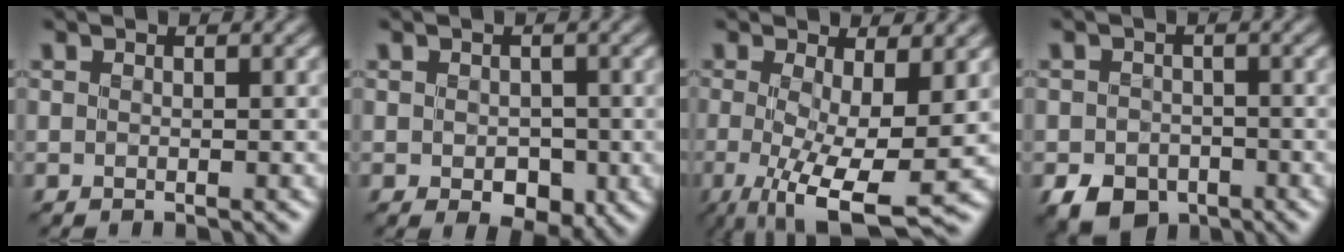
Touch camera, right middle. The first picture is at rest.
{"total": 3.1, "force": [-0.7, 2.0, 2.3], "torque": [-0.034, -0.007, -0.008]}
{"total": 8.8, "force": [-1.6, 2.4, 8.4], "torque": [-0.145, -0.016, -0.023]}
{"total": 4.2, "force": [-2.4, 2.9, 1.9], "torque": [-0.030, -0.011, -0.045]}